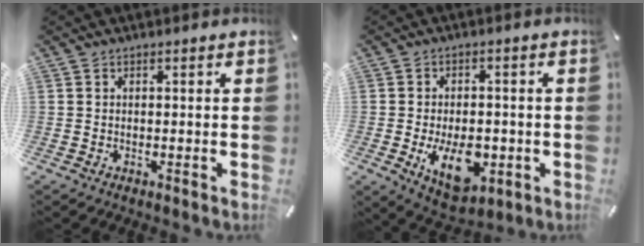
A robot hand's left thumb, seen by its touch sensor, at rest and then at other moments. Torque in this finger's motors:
{"motor_torque": [0.97, 2.61, 0.16, 0.07, 0.35]}